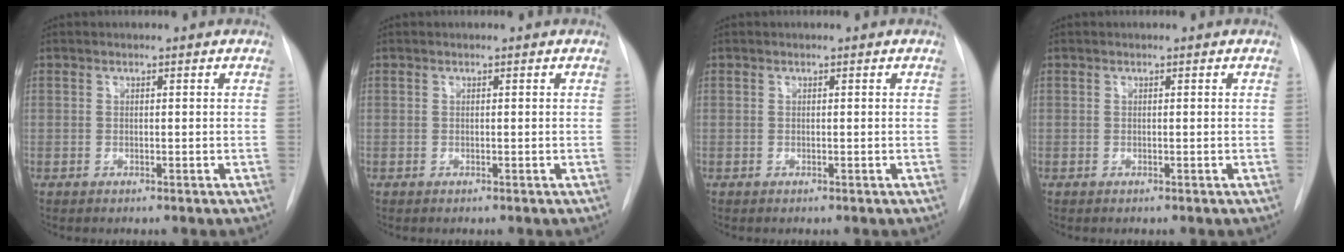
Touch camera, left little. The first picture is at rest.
{"total": 0.0}
{"total": 0.0}
{"total": 0.0}